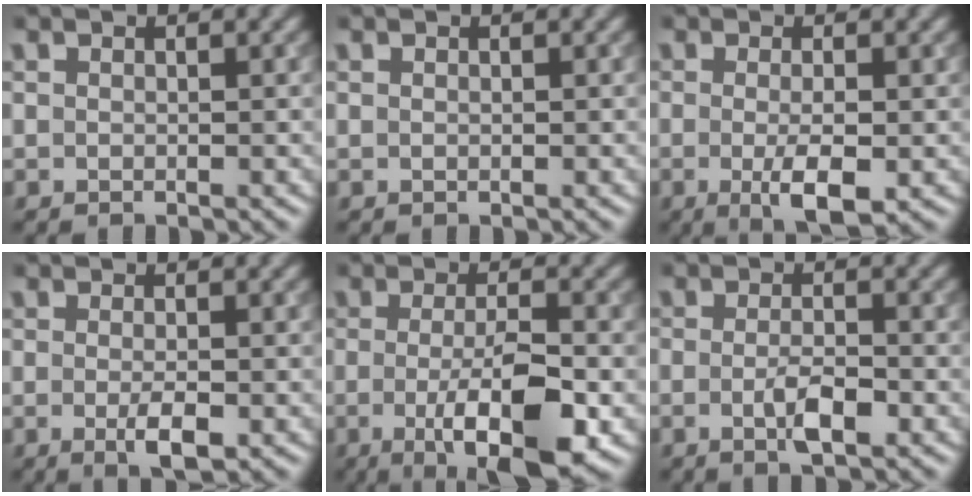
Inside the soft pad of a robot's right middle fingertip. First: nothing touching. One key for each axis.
{"total": 0.0}
{"total": 3.8, "fx": -0.9, "fy": 0.9, "fz": 3.6, "tx": -0.063, "ty": -0.011, "tz": -0.012}
{"total": 2.5, "fx": -0.7, "fy": 0.6, "fz": 2.3, "tx": -0.042, "ty": -0.007, "tz": -0.011}
{"total": 8.4, "fx": -2.4, "fy": 2.3, "fz": 7.7, "tx": -0.120, "ty": -0.014, "tz": -0.036}
{"total": 2.8, "fx": -1.1, "fy": 0.8, "fz": 2.5, "tx": -0.050, "ty": -0.005, "tz": -0.021}